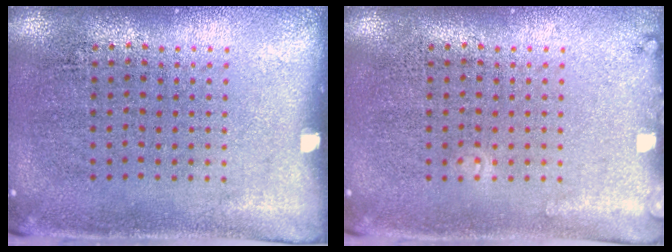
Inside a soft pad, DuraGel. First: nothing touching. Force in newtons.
{"total": 0.9, "press": 0.8, "slide": 0.2}